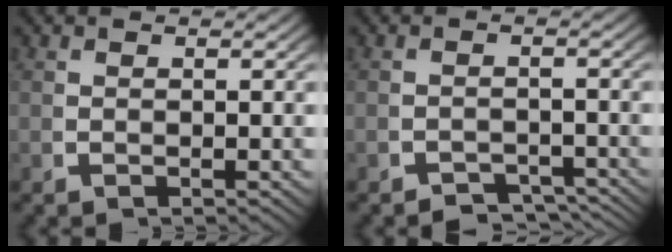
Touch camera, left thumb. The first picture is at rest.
{"total": 4.1, "force": [-3.5, 1.6, 1.4], "torque": [-0.011, -0.021, -0.052]}